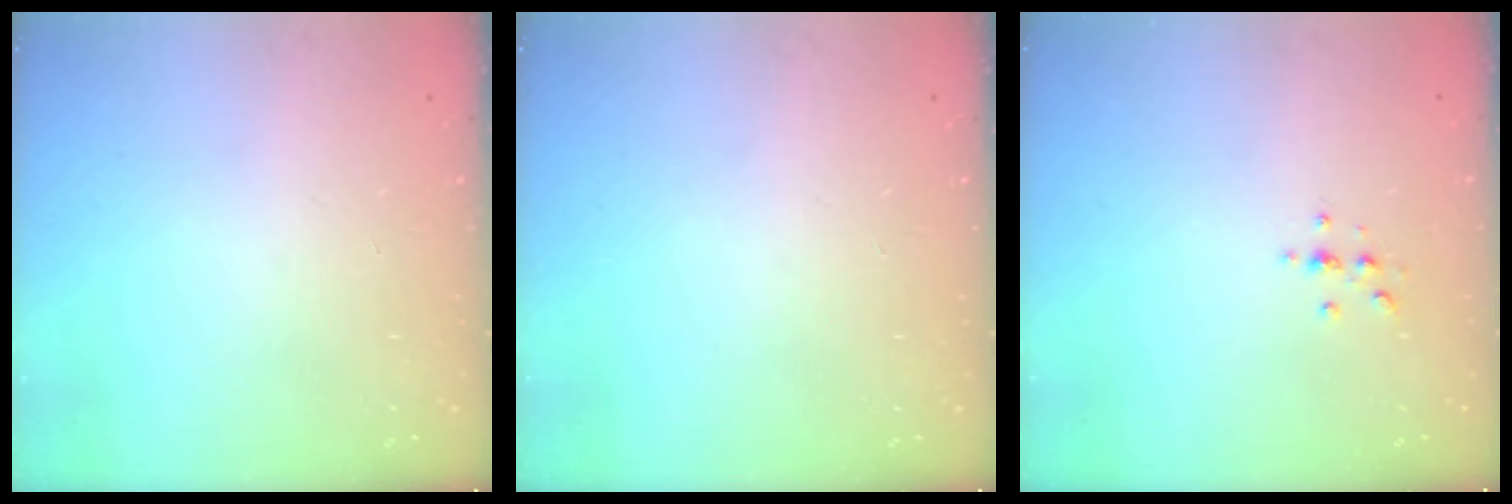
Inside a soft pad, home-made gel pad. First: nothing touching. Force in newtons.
{"total": 0.0}
{"total": 2.2, "press": 2.1, "slide": 0.2}